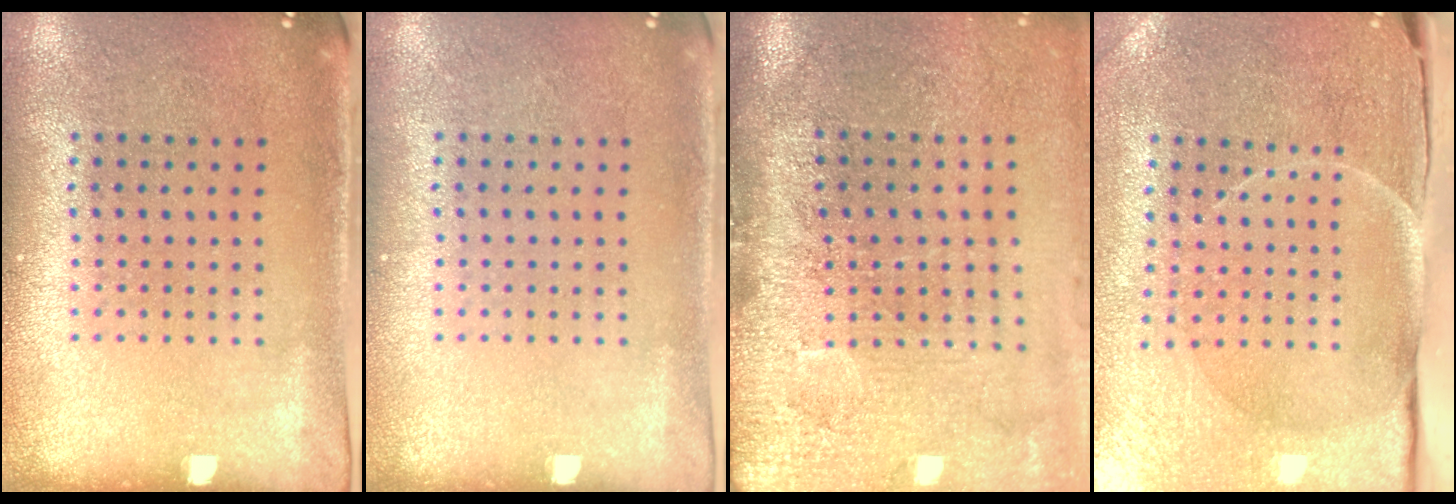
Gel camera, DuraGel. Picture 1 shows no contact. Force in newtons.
{"total": 0.0}
{"total": 4.8, "press": 3.7, "slide": 3.1}
{"total": 3.7, "press": 3.6, "slide": 1.1}